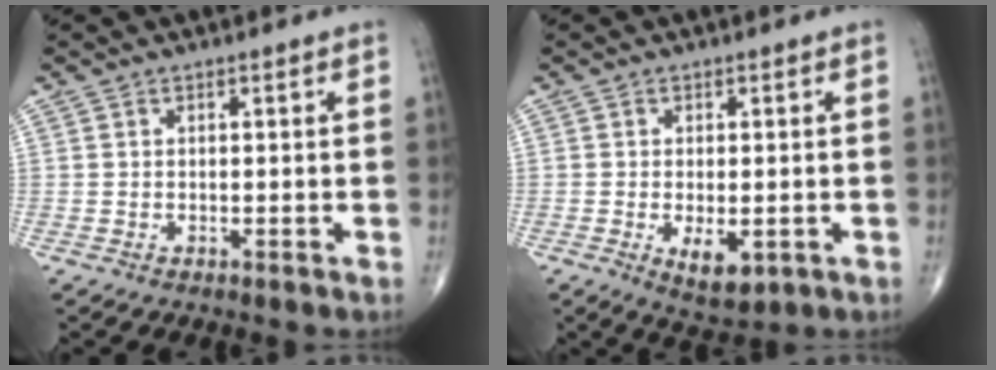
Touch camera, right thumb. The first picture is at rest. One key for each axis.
{"total": 5.9, "fx": -1.6, "fy": 2.9, "fz": 4.9, "tx": -0.072, "ty": -0.011, "tz": -0.017}